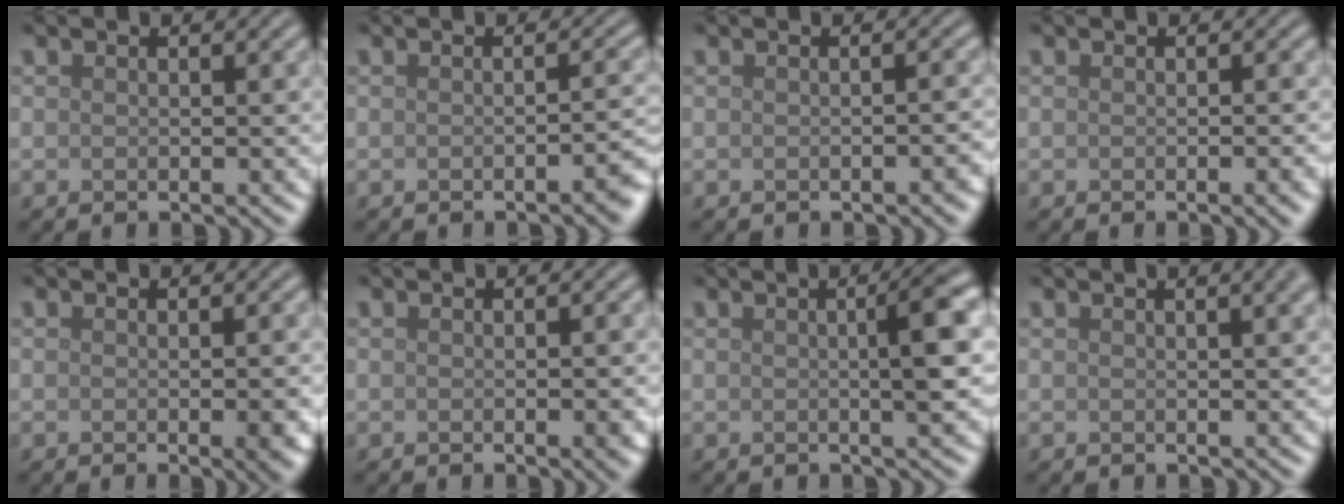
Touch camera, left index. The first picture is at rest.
{"total": 1.9, "force": [-1.1, 0.4, 1.5], "torque": [-0.015, 0.002, -0.015]}
{"total": 1.0, "force": [-0.6, 0.2, 0.8], "torque": [-0.011, 0.000, -0.006]}
{"total": 1.7, "force": [-0.5, 0.4, 1.6], "torque": [-0.015, -0.002, -0.007]}
{"total": 2.8, "force": [-0.5, 0.7, 2.7], "torque": [-0.030, -0.004, -0.006]}
{"total": 1.7, "force": [-0.3, 0.3, 1.6], "torque": [-0.019, -0.002, -0.003]}
{"total": 4.5, "force": [0.4, 0.8, 4.4], "torque": [-0.056, 0.011, 0.003]}
{"total": 4.4, "force": [2.0, 1.9, 3.5], "torque": [-0.020, 0.019, 0.005]}